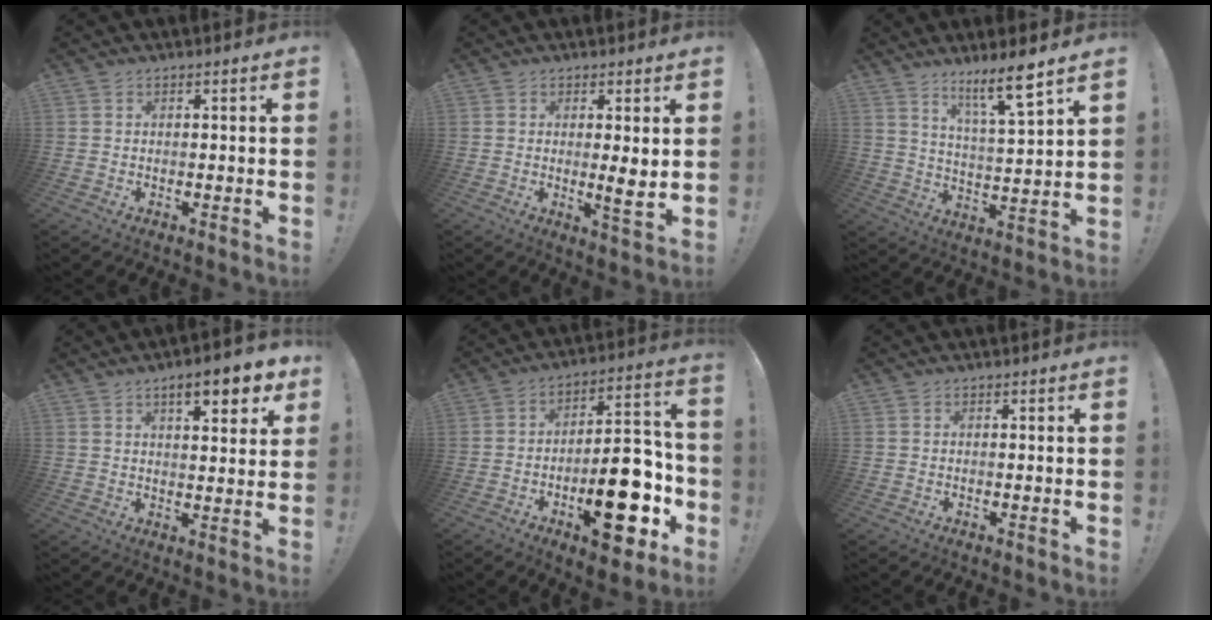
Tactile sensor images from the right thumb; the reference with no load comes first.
{"total": 5.0, "force": [0.5, 0.2, 4.9], "torque": [-0.061, -0.021, 0.005]}
{"total": 11.2, "force": [7.7, 0.3, 8.1], "torque": [-0.131, -0.050, 0.120]}
{"total": 9.4, "force": [5.4, 2.5, 7.3], "torque": [-0.090, -0.025, 0.086]}
{"total": 21.1, "force": [-7.8, 9.2, 17.3], "torque": [-0.240, 0.056, -0.109]}
{"total": 0.0}